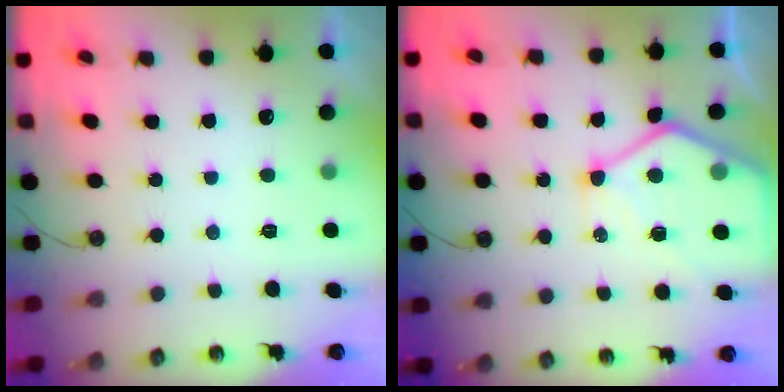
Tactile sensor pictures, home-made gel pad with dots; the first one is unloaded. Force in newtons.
{"total": 16.0, "press": 15.9, "slide": 1.5}